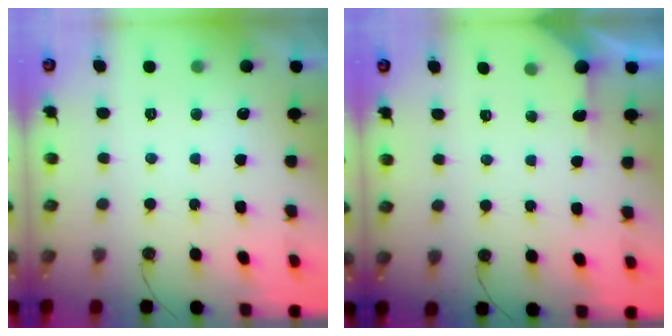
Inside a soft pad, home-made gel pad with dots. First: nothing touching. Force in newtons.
{"total": 2.0, "press": 1.9, "slide": 0.2}